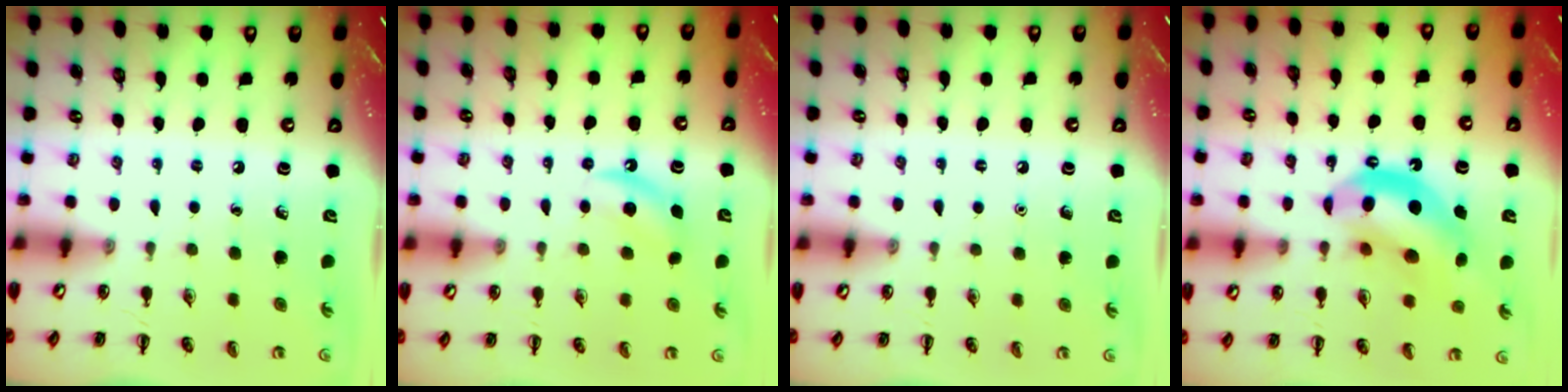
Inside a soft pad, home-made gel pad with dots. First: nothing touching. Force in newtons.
{"total": 5.7, "press": 5.5, "slide": 1.5}
{"total": 1.6, "press": 1.6, "slide": 0.1}
{"total": 14.4, "press": 13.8, "slide": 4.2}